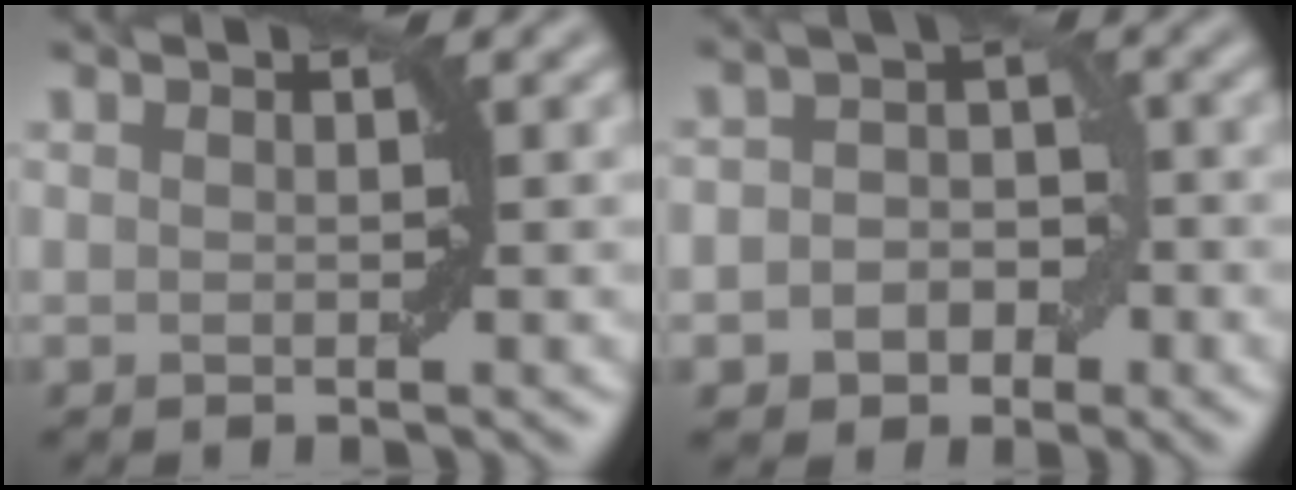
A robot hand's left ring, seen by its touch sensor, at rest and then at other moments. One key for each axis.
{"total": 3.9, "fx": -1.4, "fy": 3.1, "fz": 1.9, "tx": 0.001, "ty": 0.002, "tz": -0.033}